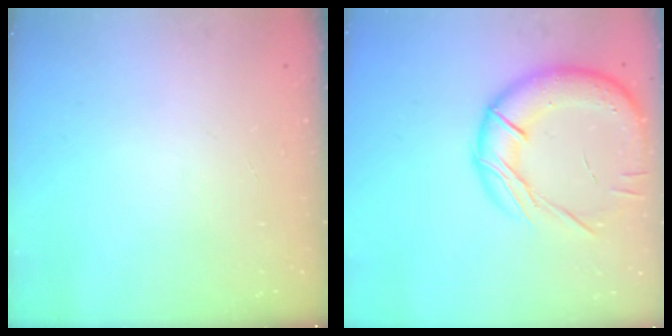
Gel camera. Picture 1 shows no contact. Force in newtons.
{"total": 21.4, "press": 21.2, "slide": 3.3}